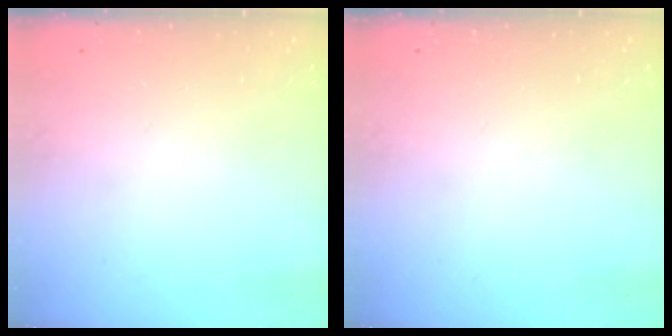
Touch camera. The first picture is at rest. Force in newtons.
{"total": 0.0}